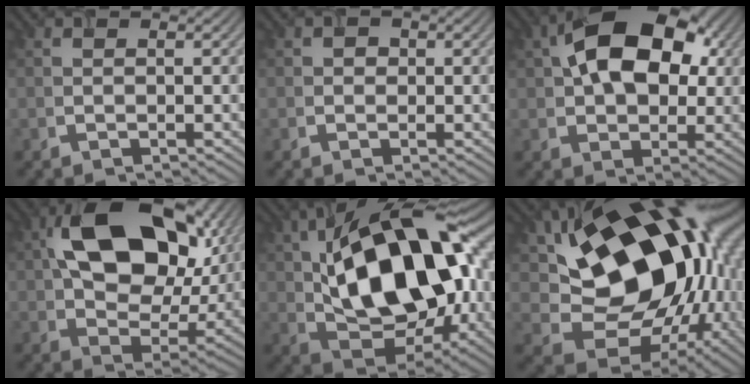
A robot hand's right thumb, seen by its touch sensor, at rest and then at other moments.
{"total": 0.7, "force": [-0.1, 0.7, 0.1], "torque": [0.000, -0.001, -0.007]}
{"total": 15.2, "force": [3.9, 9.6, 11.1], "torque": [-0.175, 0.025, 0.053]}
{"total": 18.4, "force": [5.3, 11.7, 13.1], "torque": [-0.244, 0.007, 0.095]}
{"total": 18.3, "force": [2.4, 10.5, 14.9], "torque": [-0.262, 0.019, 0.035]}
{"total": 20.2, "force": [3.6, 14.1, 14.0], "torque": [-0.244, -0.029, 0.078]}